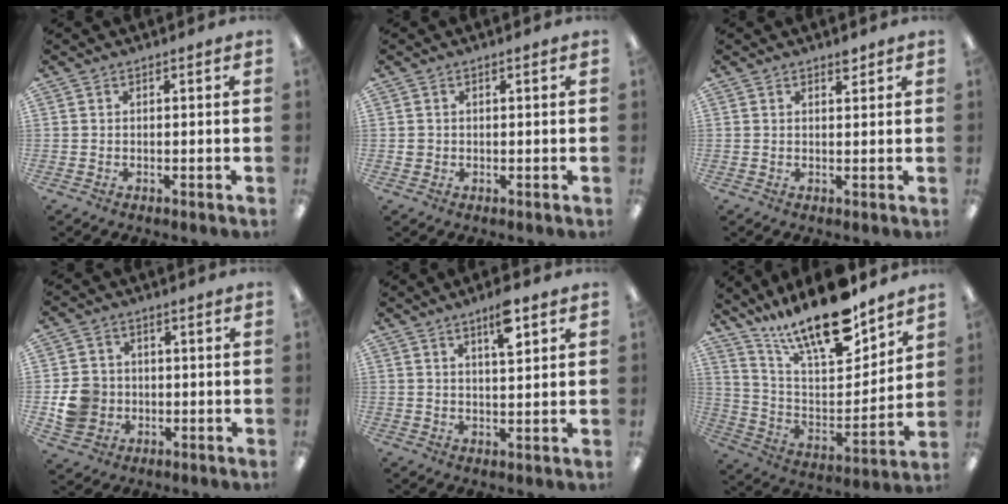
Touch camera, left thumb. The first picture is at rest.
{"total": 1.1, "force": [0.0, 1.1, 0.2], "torque": [-0.005, 0.006, -0.001]}
{"total": 1.9, "force": [1.5, 0.7, 0.8], "torque": [-0.002, -0.006, 0.024]}
{"total": 8.1, "force": [-1.1, 7.6, 2.8], "torque": [-0.063, 0.017, -0.015]}
{"total": 7.1, "force": [4.2, 2.0, 5.4], "torque": [-0.085, -0.012, 0.065]}
{"total": 20.3, "force": [16.1, 6.0, 10.9], "torque": [-0.195, -0.110, 0.277]}